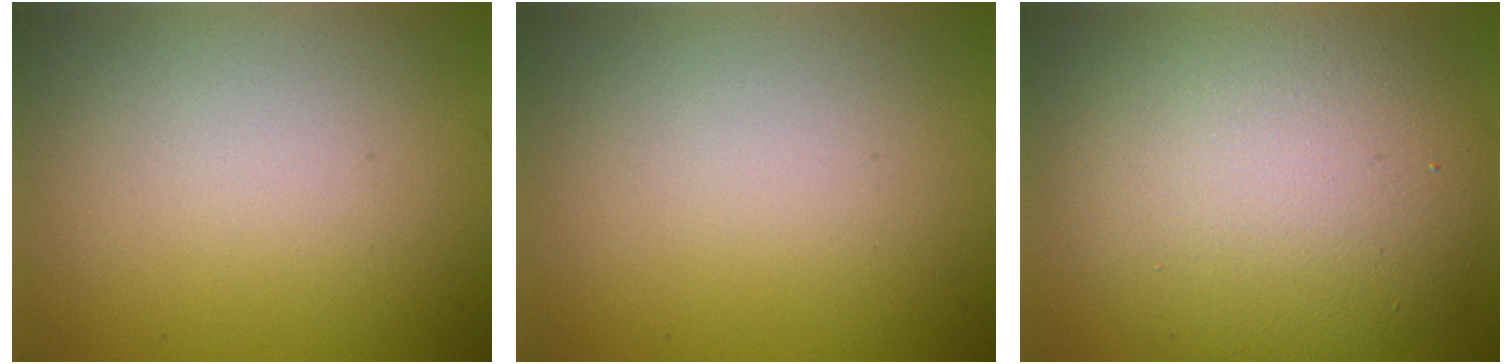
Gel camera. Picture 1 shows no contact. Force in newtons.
{"total": 0.0}
{"total": 10.1, "press": 10.1, "slide": 0.5}